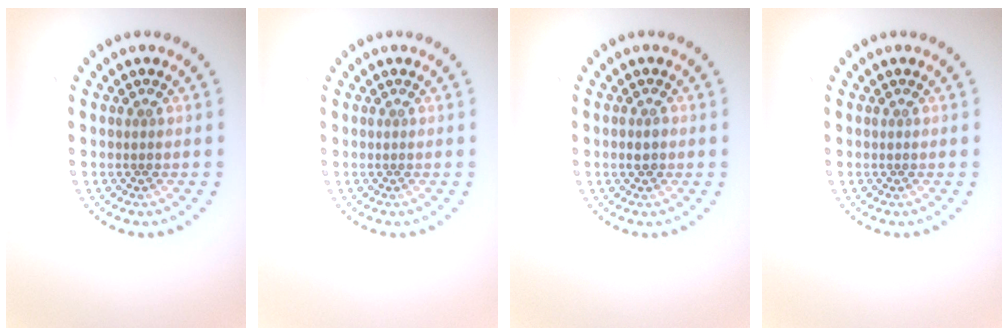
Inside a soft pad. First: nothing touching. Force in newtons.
{"total": 0.0}
{"total": 1.2, "press": 1.1, "slide": 0.4}
{"total": 0.0}